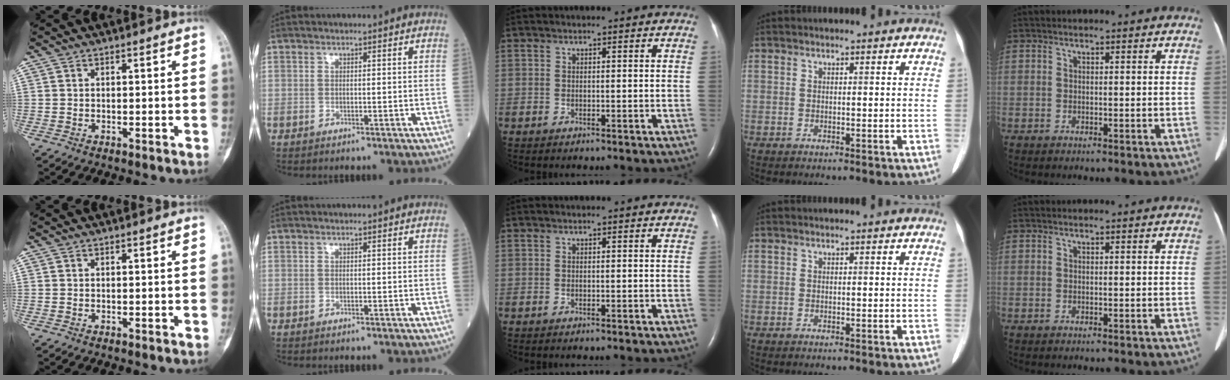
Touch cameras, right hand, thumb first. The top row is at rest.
{}